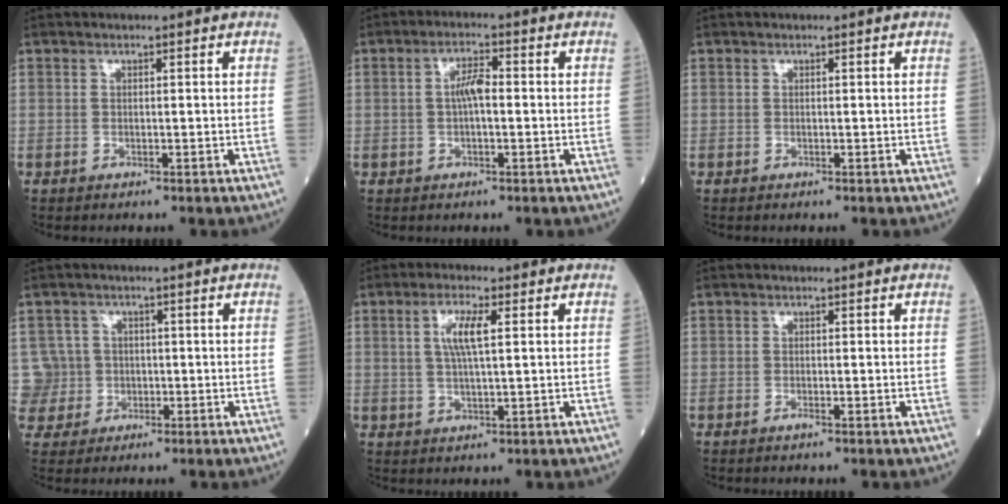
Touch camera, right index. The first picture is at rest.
{"total": 3.6, "force": [0.0, 1.0, 3.5], "torque": [-0.067, 0.011, -0.002]}
{"total": 0.0}
{"total": 5.4, "force": [0.0, 5.4, -0.6], "torque": [0.020, 0.018, 0.002]}
{"total": 4.9, "force": [1.3, 0.7, 4.7], "torque": [-0.096, 0.005, 0.027]}
{"total": 0.7, "force": [-0.3, 0.5, 0.4], "torque": [-0.004, -0.001, -0.003]}